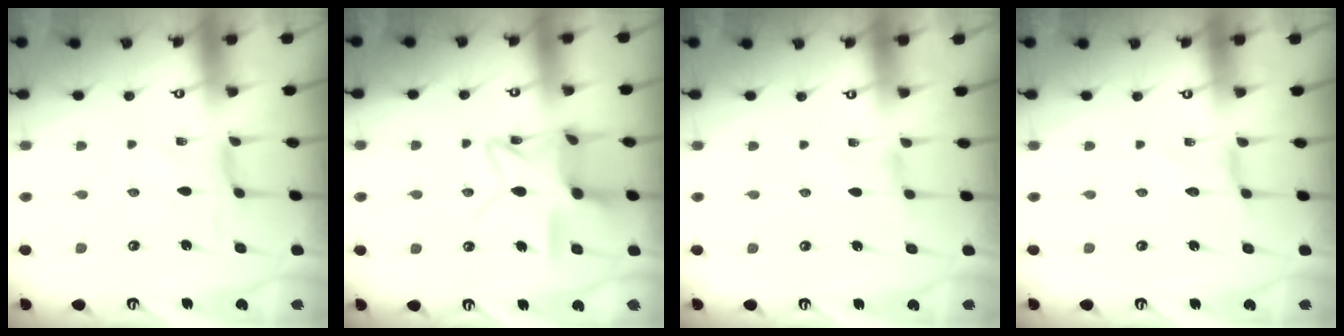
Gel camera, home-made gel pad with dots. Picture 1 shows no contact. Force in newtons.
{"total": 13.9, "press": 13.9, "slide": 1.2}
{"total": 0.7, "press": 0.6, "slide": 0.3}
{"total": 0.0}